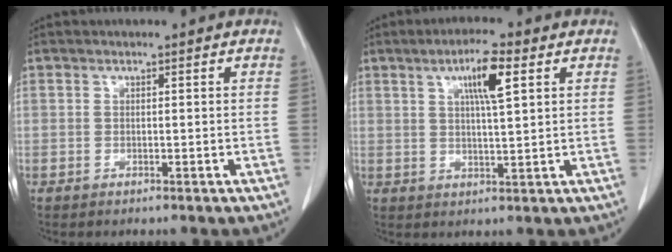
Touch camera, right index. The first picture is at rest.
{"total": 6.6, "force": [2.8, 0.5, 6.0], "torque": [-0.104, 0.004, 0.046]}